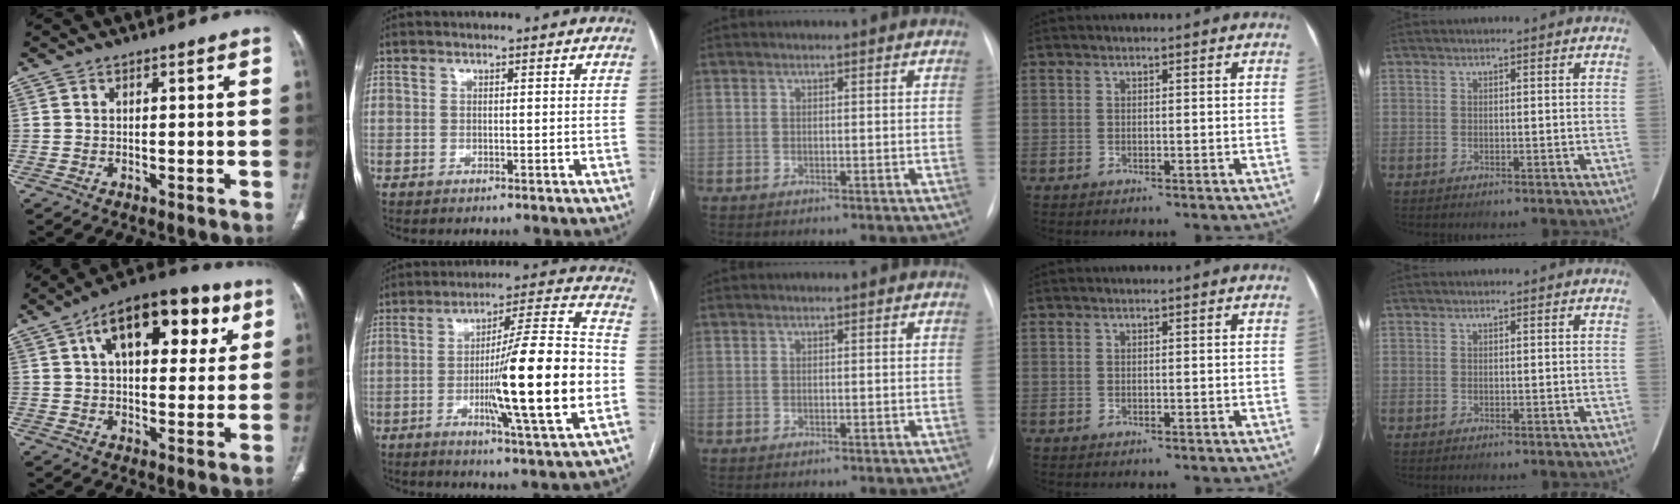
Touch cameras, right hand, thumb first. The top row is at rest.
{"thumb": {"total": 20.2, "force": [7.8, 10.4, 15.5], "torque": [-0.192, 0.008, 0.114]}, "index": {"total": 19.6, "force": [-3.9, 0.2, 19.2], "torque": [-0.301, -0.007, -0.064]}}